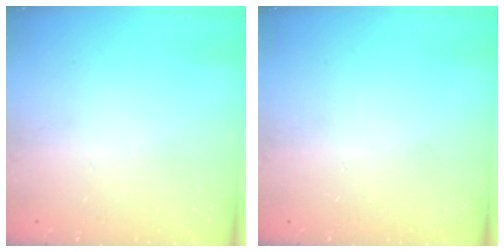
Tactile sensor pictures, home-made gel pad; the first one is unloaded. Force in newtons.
{"total": 0.0}